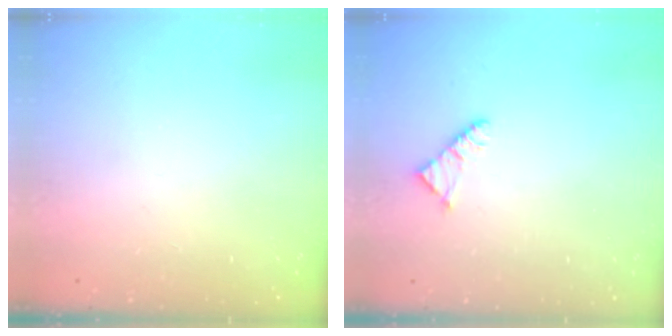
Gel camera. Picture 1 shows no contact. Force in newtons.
{"total": 2.3, "press": 2.3, "slide": 0.4}